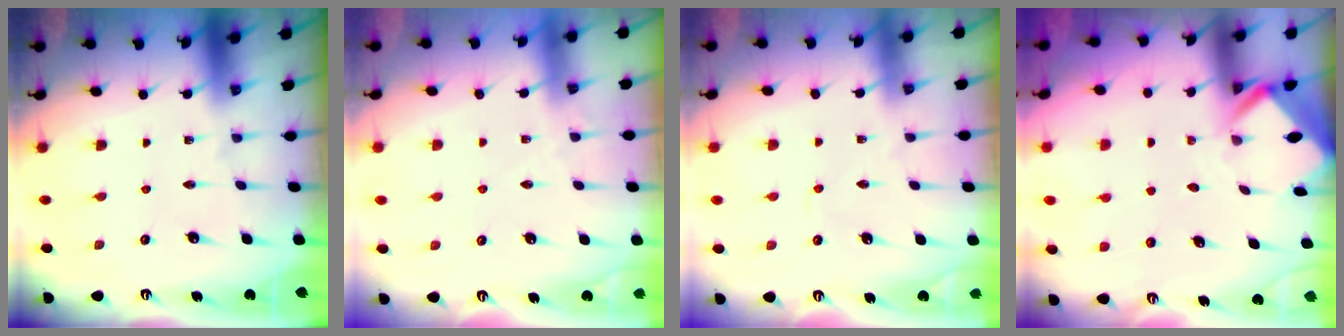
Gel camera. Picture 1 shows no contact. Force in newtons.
{"total": 2.1, "press": 2.1, "slide": 0.4}
{"total": 1.1, "press": 1.1, "slide": 0.2}
{"total": 2.7, "press": 2.7, "slide": 0.2}